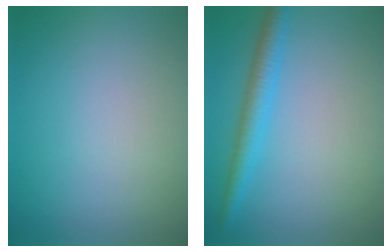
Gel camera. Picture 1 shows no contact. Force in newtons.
{"total": 3.0, "press": 3.0, "slide": 0.0}